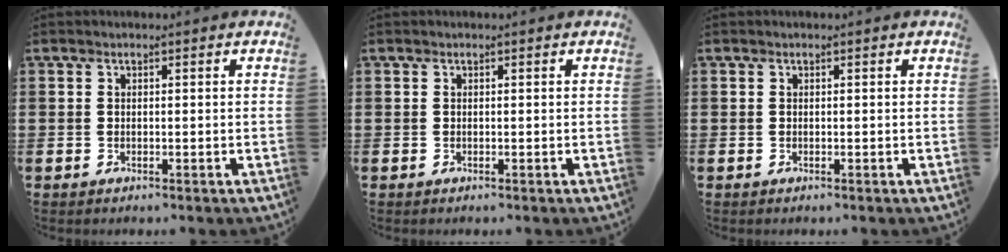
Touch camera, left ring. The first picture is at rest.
{"total": 0.0}
{"total": 0.0}